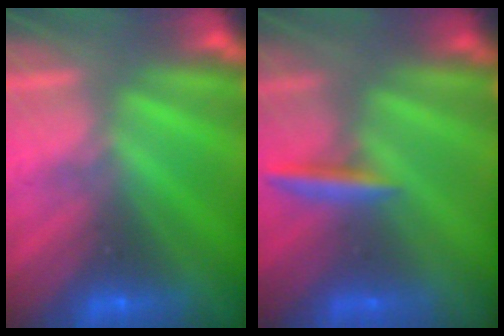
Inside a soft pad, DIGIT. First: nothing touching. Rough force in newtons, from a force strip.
{"total": 2.9}